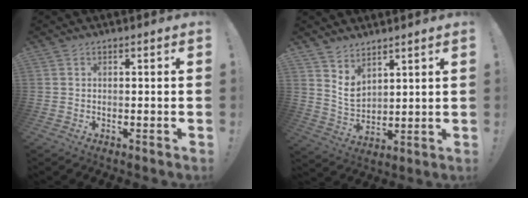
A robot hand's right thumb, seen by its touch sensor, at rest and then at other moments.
{"total": 6.7, "force": [5.0, 4.0, 2.1], "torque": [-0.031, -0.041, 0.097]}